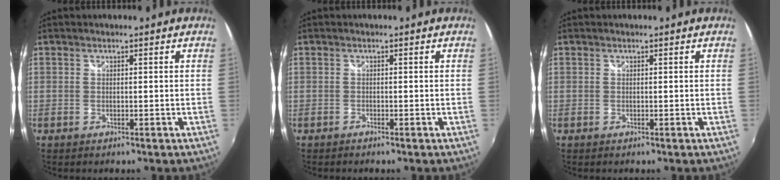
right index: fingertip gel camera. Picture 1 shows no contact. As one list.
[{"total": 0.6, "force": [-0.5, 0.1, 0.2], "torque": [-0.005, -0.003, -0.011]}, {"total": 0.0}]